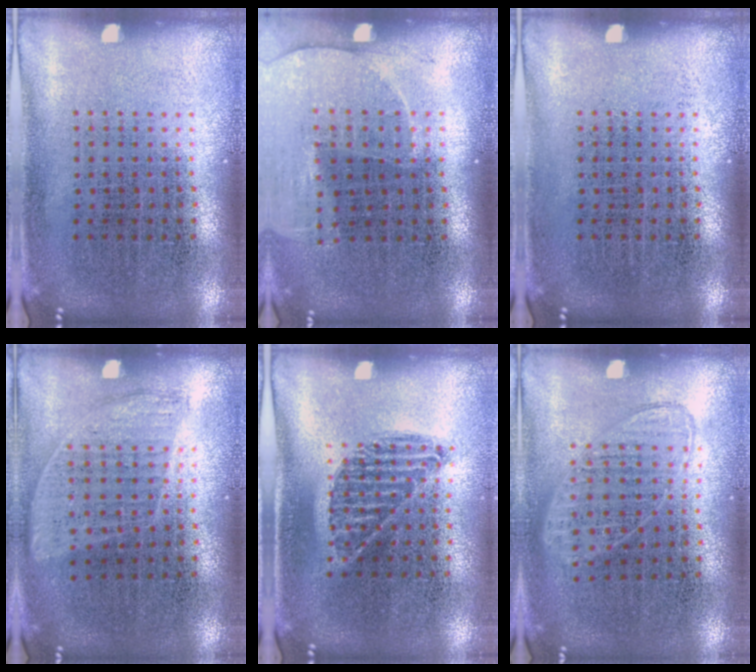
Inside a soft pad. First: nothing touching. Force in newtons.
{"total": 1.3, "press": 1.3, "slide": 0.3}
{"total": 0.0}
{"total": 0.9, "press": 0.8, "slide": 0.4}
{"total": 0.9, "press": 0.8, "slide": 0.5}
{"total": 1.0, "press": 0.9, "slide": 0.4}